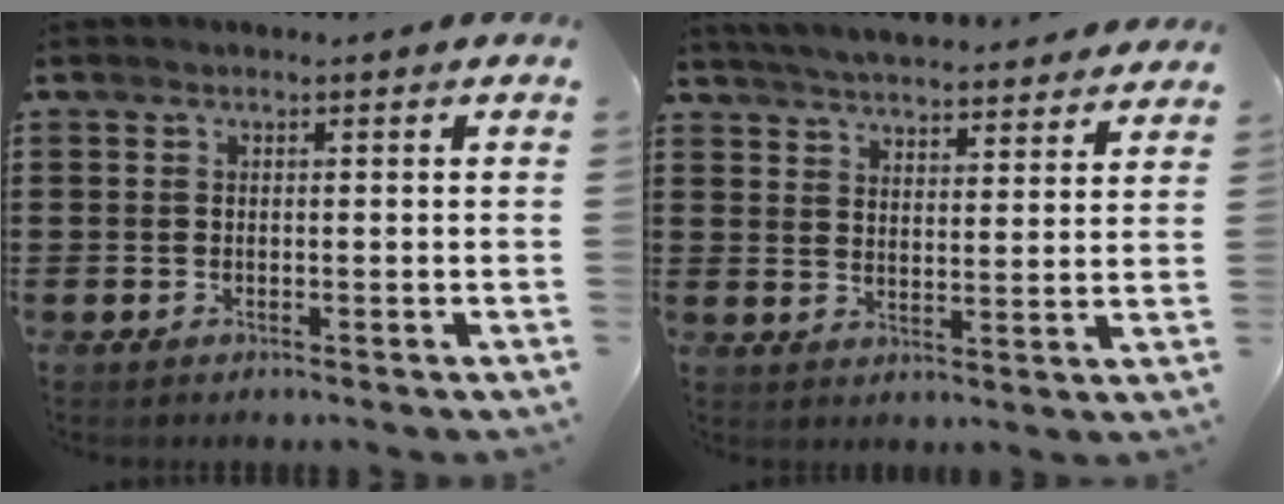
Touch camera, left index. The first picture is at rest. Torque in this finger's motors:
{"motor_torque": [1.63, -0.50, 1.00, 0.21]}